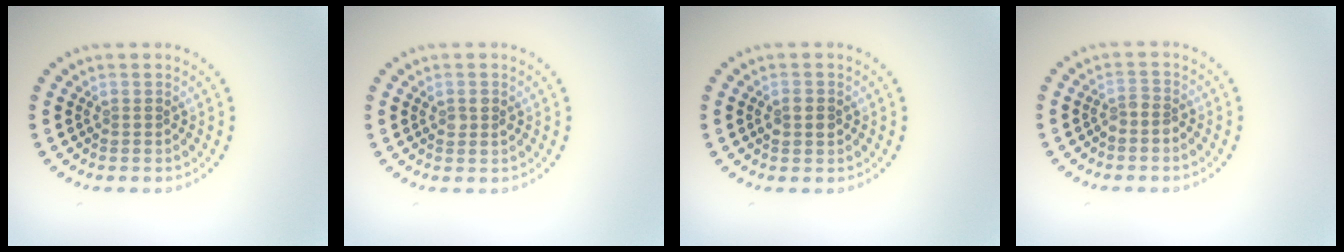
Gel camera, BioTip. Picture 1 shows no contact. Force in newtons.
{"total": 1.2, "press": 1.1, "slide": 0.3}
{"total": 2.0, "press": 2.0, "slide": 0.1}
{"total": 1.4, "press": 1.1, "slide": 0.9}